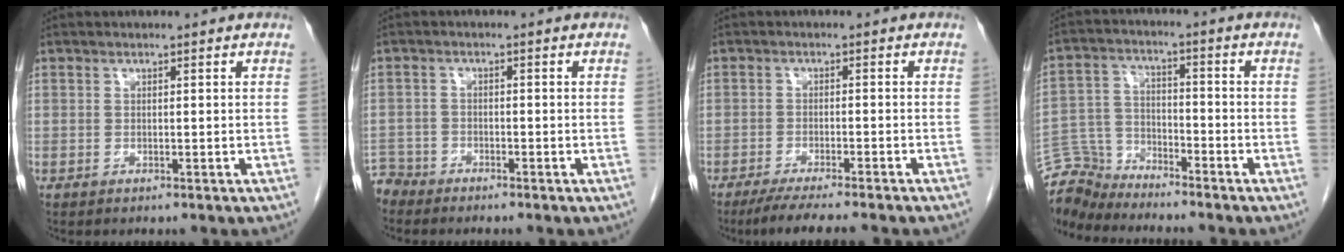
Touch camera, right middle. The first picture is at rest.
{"total": 3.3, "force": [-3.1, 0.8, -0.7], "torque": [0.015, -0.006, -0.061]}
{"total": 8.5, "force": [-7.2, -0.3, 4.6], "torque": [-0.055, -0.021, -0.110]}
{"total": 7.9, "force": [-7.9, 1.0, -0.3], "torque": [-0.004, 0.008, -0.153]}